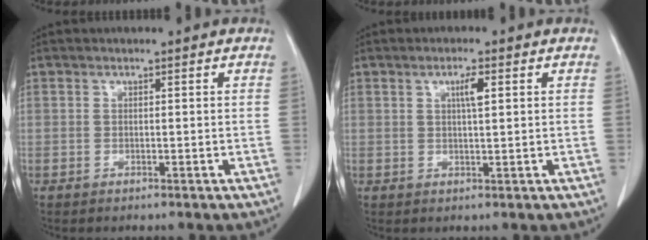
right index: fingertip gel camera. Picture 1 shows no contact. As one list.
[{"total": 2.5, "force": [0.9, 0.2, 2.4], "torque": [-0.041, 0.000, 0.015]}]